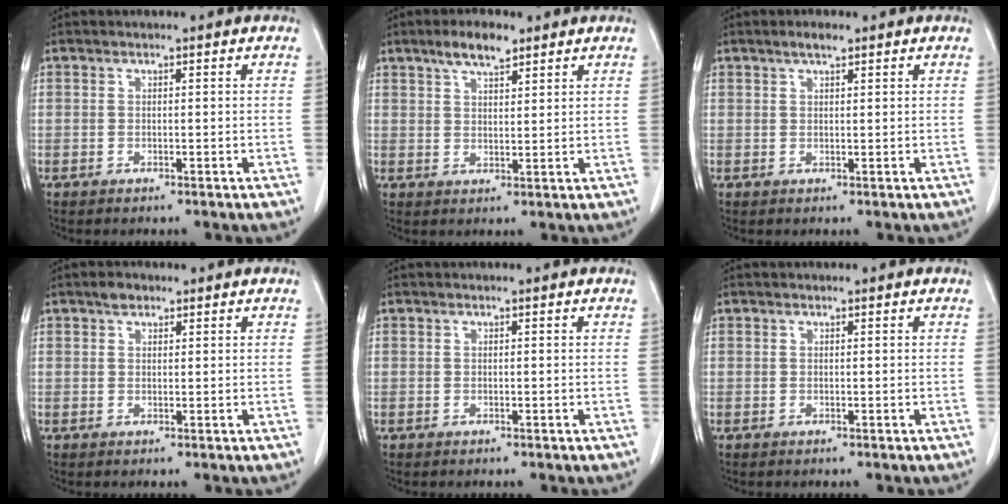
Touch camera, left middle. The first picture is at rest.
{"total": 5.1, "force": [3.7, 1.5, 3.3], "torque": [-0.063, 0.007, 0.064]}
{"total": 1.8, "force": [1.3, 0.4, 1.2], "torque": [-0.025, 0.003, 0.024]}
{"total": 1.7, "force": [1.2, 0.9, 0.7], "torque": [-0.015, 0.005, 0.019]}
{"total": 0.0}
{"total": 0.0}